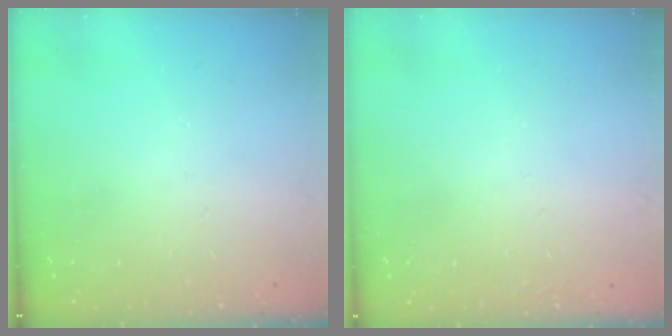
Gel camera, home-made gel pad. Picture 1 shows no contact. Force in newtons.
{"total": 1.5, "press": 1.5, "slide": 0.1}